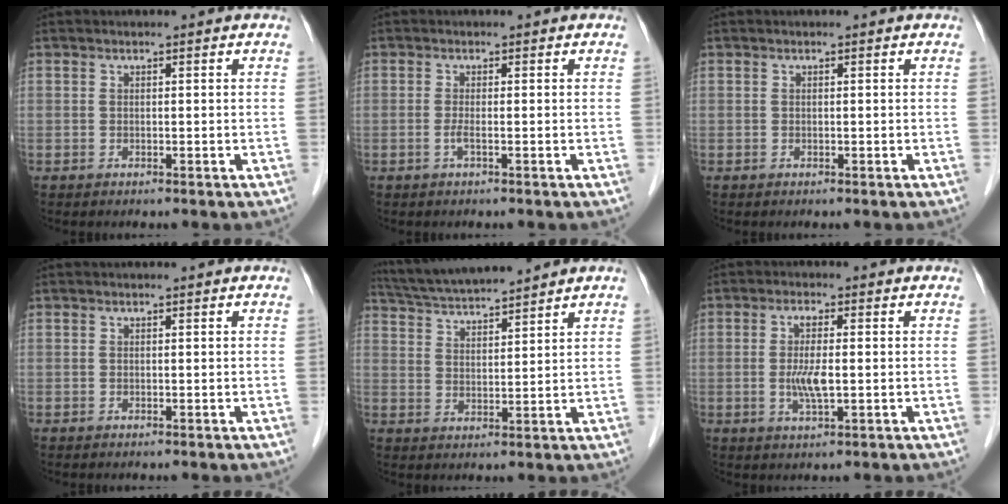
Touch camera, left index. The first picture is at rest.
{"total": 1.2, "force": [-0.5, 0.0, 1.1], "torque": [-0.022, 0.000, -0.010]}
{"total": 0.0}
{"total": 0.0}
{"total": 10.1, "force": [9.4, -0.3, 3.7], "torque": [-0.073, 0.026, 0.164]}
{"total": 4.7, "force": [-0.4, 0.7, 4.6], "torque": [-0.097, -0.008, -0.008]}